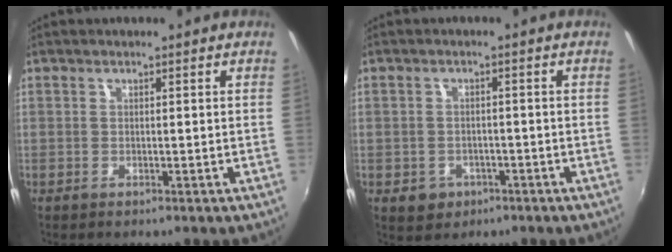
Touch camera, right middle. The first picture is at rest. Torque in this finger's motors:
{"motor_torque": [0.29, -0.33, 0.03, 0.01]}